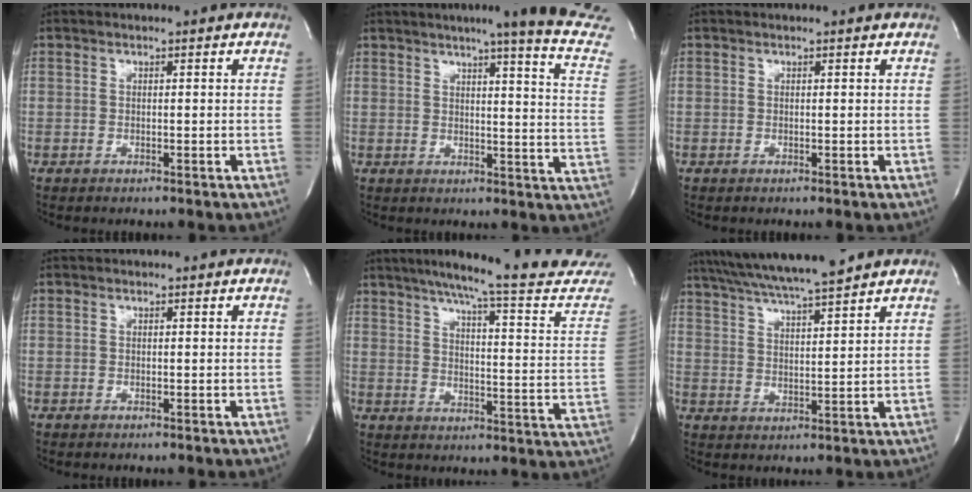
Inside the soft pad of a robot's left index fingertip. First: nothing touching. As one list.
[{"total": 16.3, "force": [13.6, -1.6, 8.9], "torque": [-0.121, -0.070, 0.145]}, {"total": 1.1, "force": [1.1, 0.0, 0.2], "torque": [-0.010, 0.004, 0.011]}, {"total": 0.0}, {"total": 24.3, "force": [21.8, -0.2, 10.8], "torque": [-0.156, -0.077, 0.266]}, {"total": 13.2, "force": [11.6, -0.3, 6.3], "torque": [-0.119, 0.021, 0.185]}]